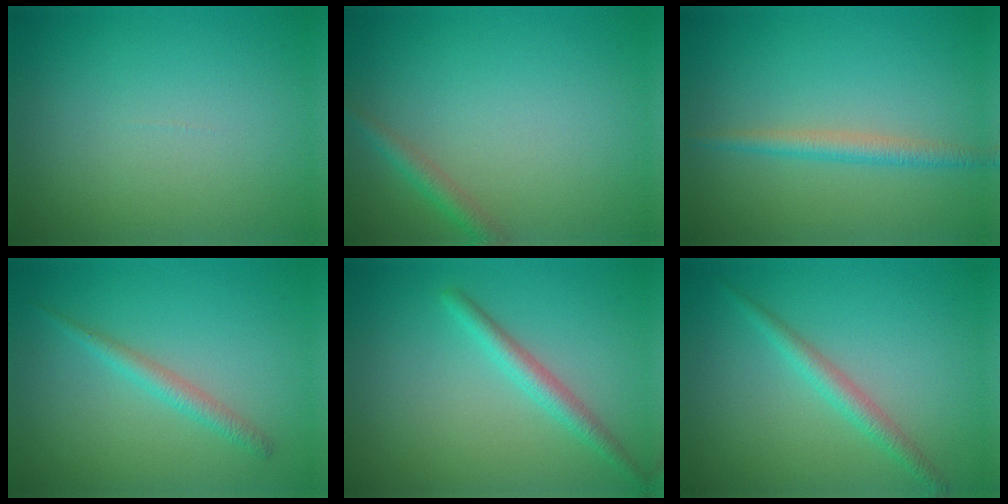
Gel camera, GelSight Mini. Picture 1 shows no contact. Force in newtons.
{"total": 1.7, "press": 1.7, "slide": 0.1}
{"total": 2.1, "press": 2.1, "slide": 0.1}
{"total": 1.7, "press": 1.7, "slide": 0.1}
{"total": 2.2, "press": 2.2, "slide": 0.0}
{"total": 2.1, "press": 2.1, "slide": 0.0}